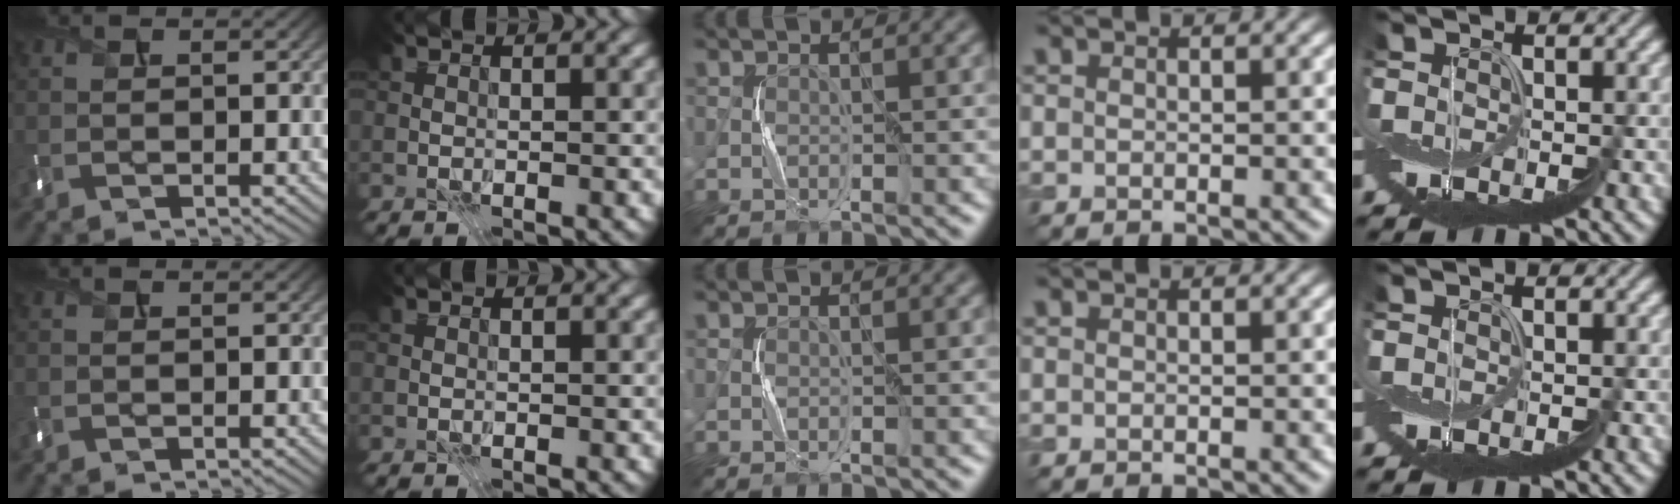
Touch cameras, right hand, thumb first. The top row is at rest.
{}